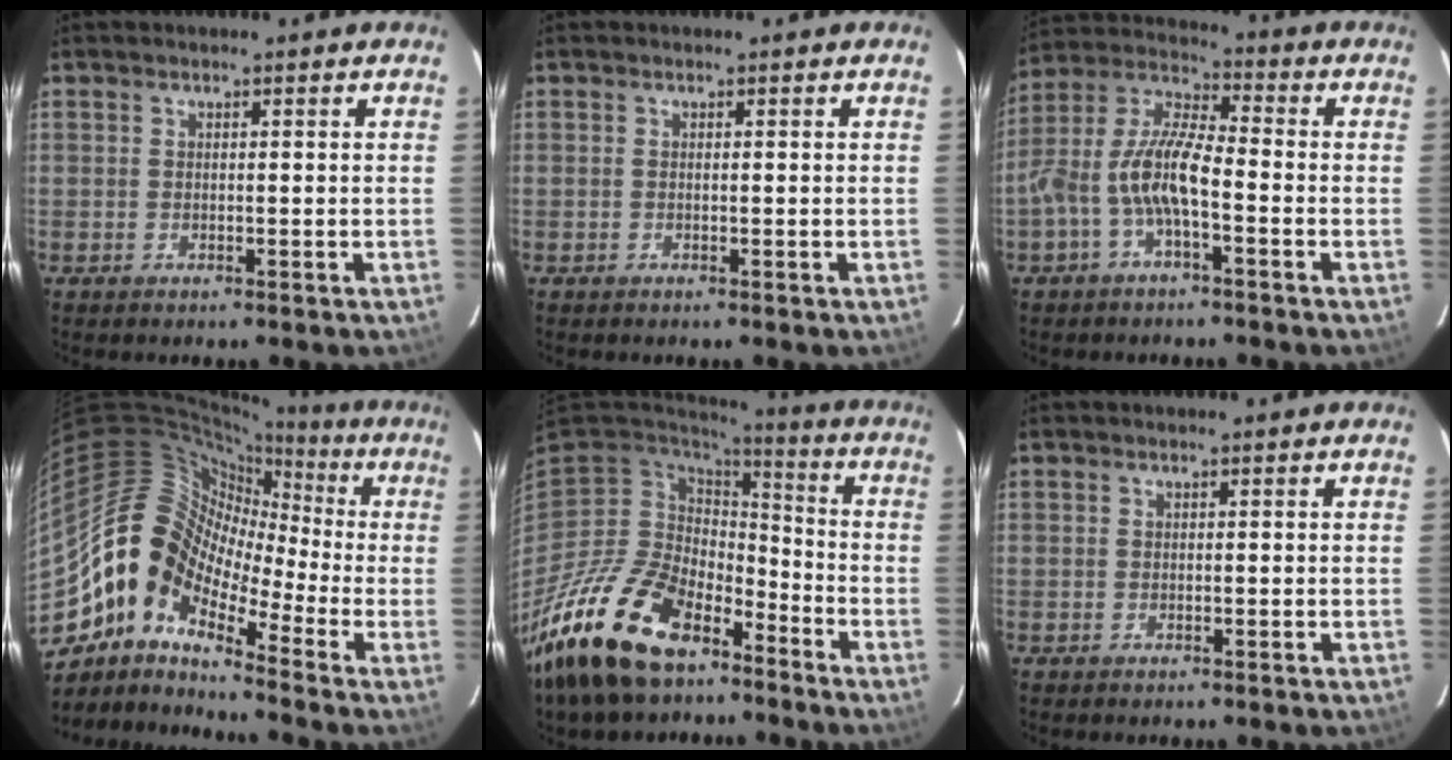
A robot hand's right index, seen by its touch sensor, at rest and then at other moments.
{"total": 0.0}
{"total": 9.9, "force": [-3.3, 2.9, 8.8], "torque": [-0.192, 0.012, -0.064]}
{"total": 12.9, "force": [-7.2, 7.6, 7.5], "torque": [-0.129, 0.015, -0.162]}
{"total": 23.0, "force": [-15.7, 11.9, 12.0], "torque": [-0.260, -0.015, -0.266]}
{"total": 0.0}